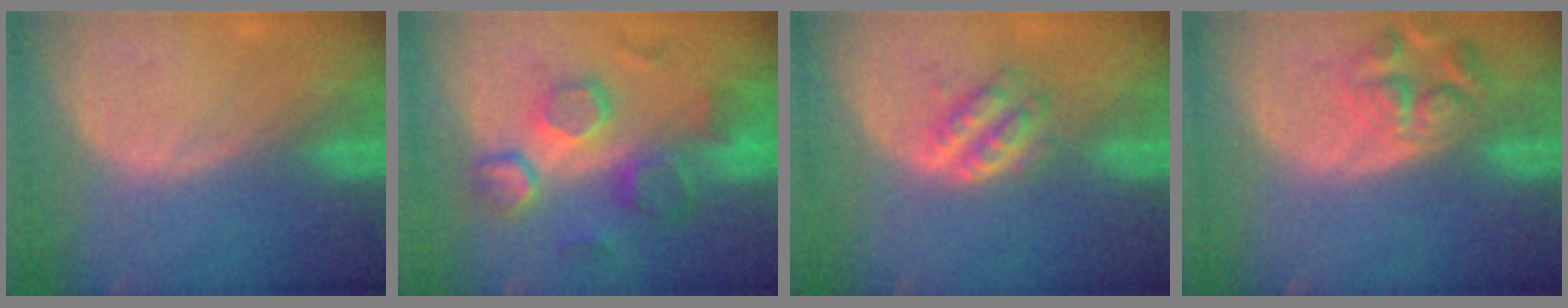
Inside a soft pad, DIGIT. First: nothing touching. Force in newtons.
{"total": 9.7, "press": 9.3, "slide": 2.9}
{"total": 4.8, "press": 4.4, "slide": 1.9}
{"total": 6.9, "press": 6.3, "slide": 2.8}